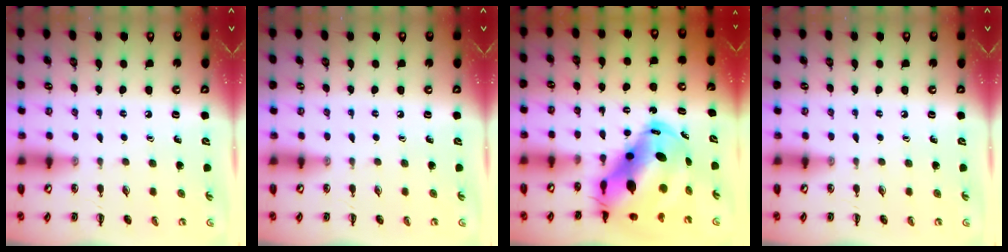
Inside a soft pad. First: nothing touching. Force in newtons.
{"total": 0.0}
{"total": 15.8, "press": 15.3, "slide": 4.1}
{"total": 0.0}